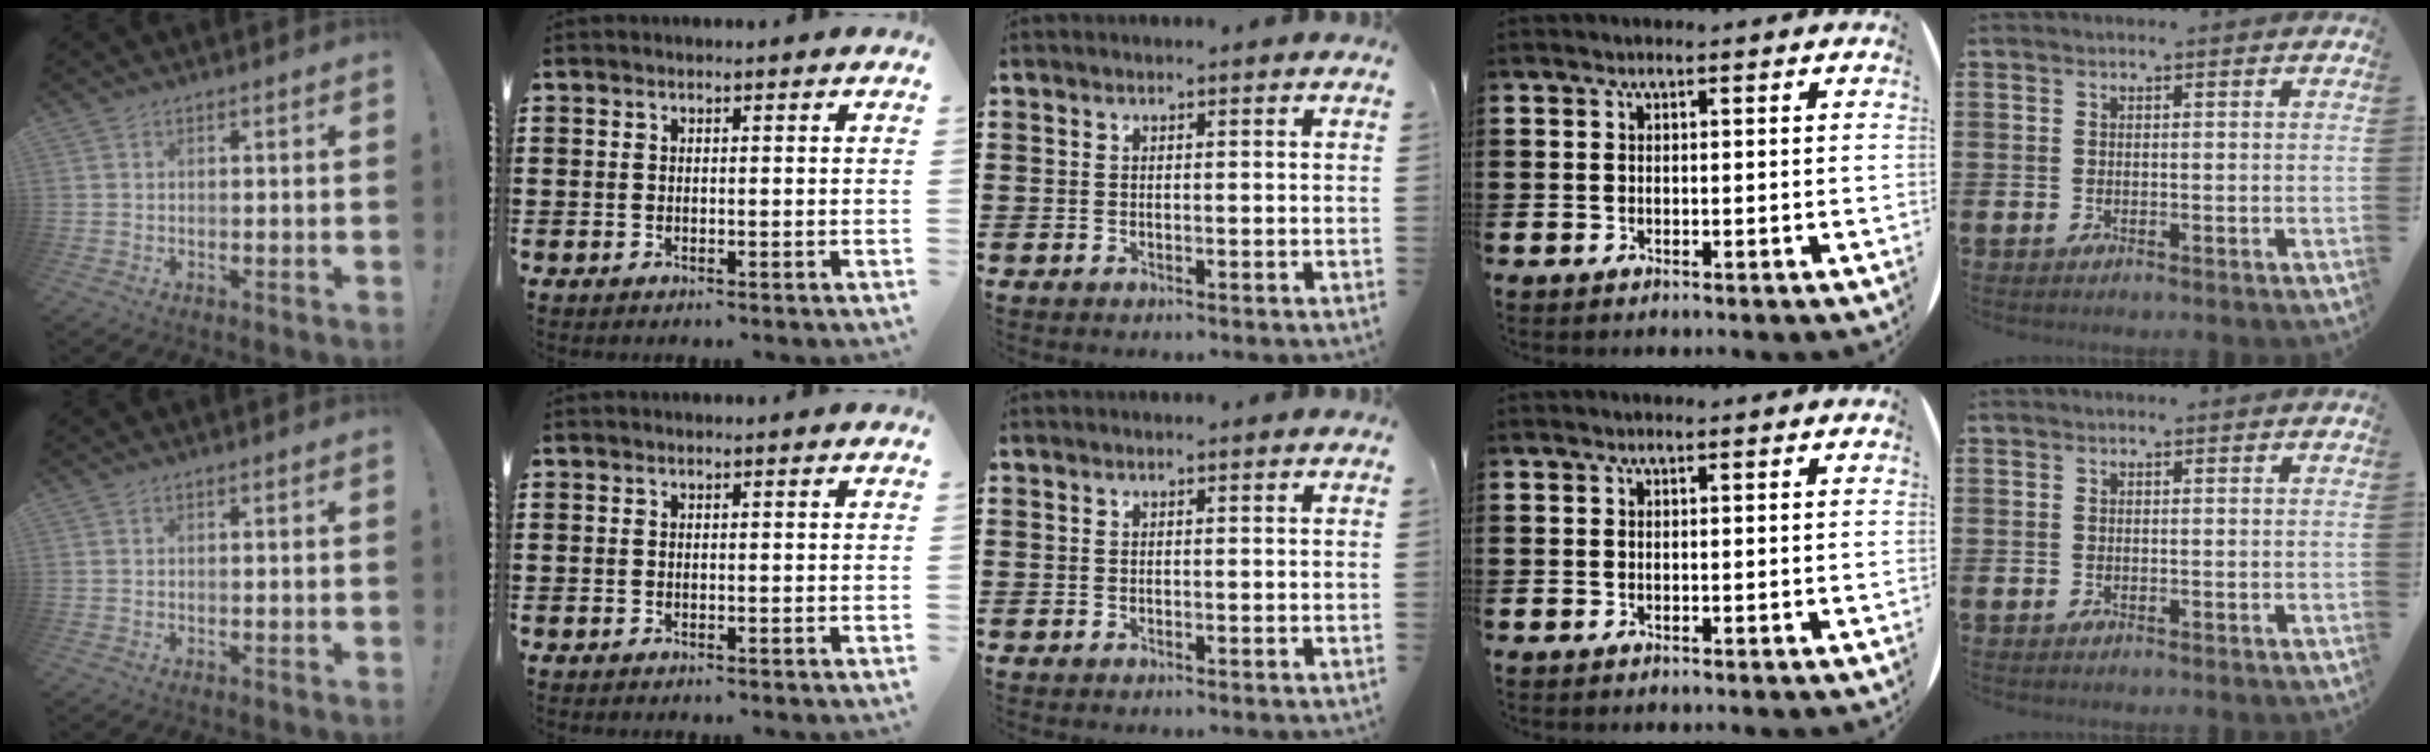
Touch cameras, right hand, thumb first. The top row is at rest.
{}